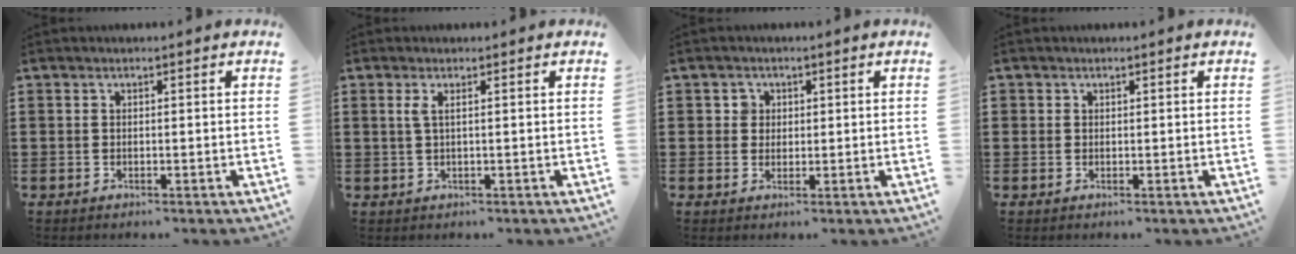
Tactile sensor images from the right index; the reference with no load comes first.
{"total": 1.5, "force": [0.3, 0.0, 1.4], "torque": [-0.030, -0.004, 0.006]}
{"total": 2.1, "force": [0.5, 2.0, 0.5], "torque": [-0.018, 0.010, 0.007]}
{"total": 0.6, "force": [0.2, 0.5, 0.0], "torque": [-0.002, 0.002, 0.003]}